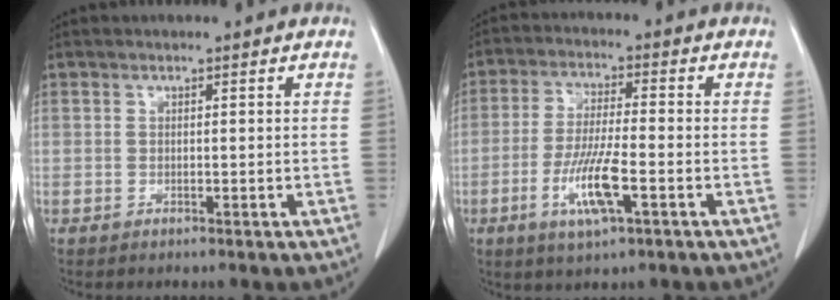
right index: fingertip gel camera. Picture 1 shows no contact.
{"total": 8.9, "force": [-3.3, 1.2, 8.2], "torque": [-0.160, -0.010, -0.058]}